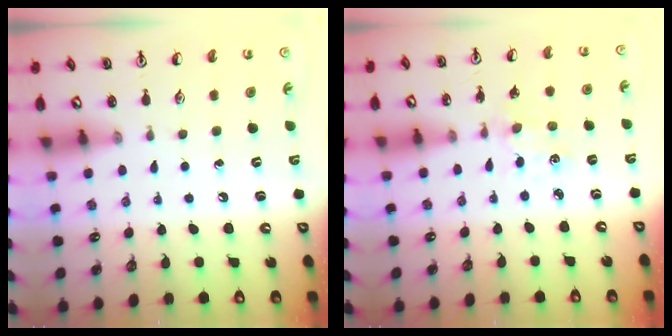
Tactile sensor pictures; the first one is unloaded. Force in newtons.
{"total": 1.8, "press": 1.8, "slide": 0.3}